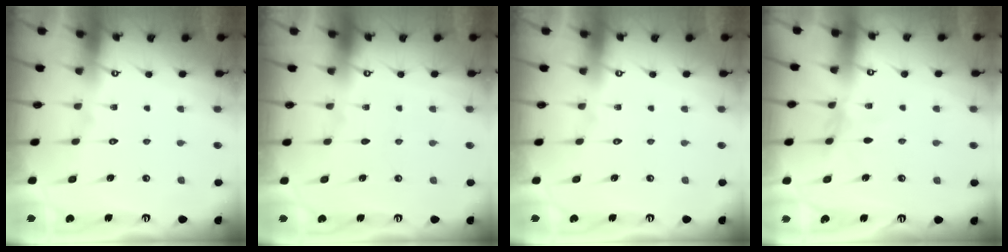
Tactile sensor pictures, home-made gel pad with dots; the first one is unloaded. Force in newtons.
{"total": 0.0}
{"total": 0.0}
{"total": 3.3, "press": 3.3, "slide": 0.4}